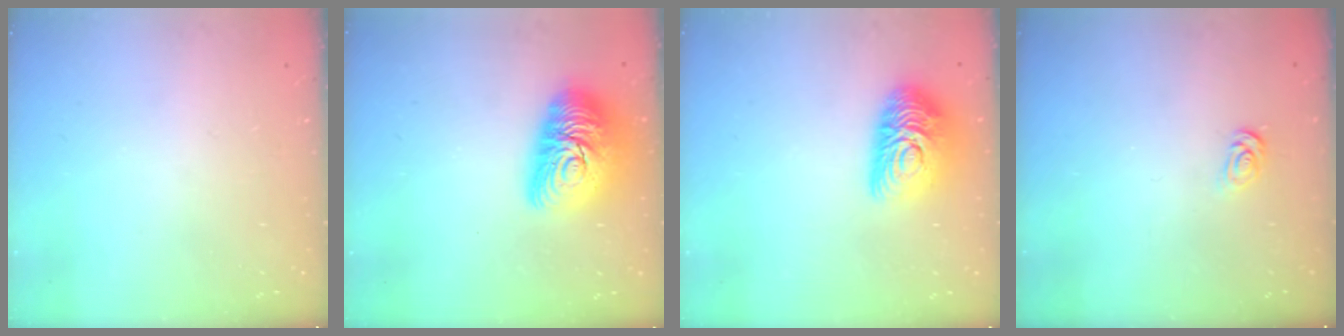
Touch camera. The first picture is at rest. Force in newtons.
{"total": 16.6, "press": 16.6, "slide": 1.2}
{"total": 13.8, "press": 13.8, "slide": 0.8}
{"total": 2.6, "press": 2.6, "slide": 0.4}